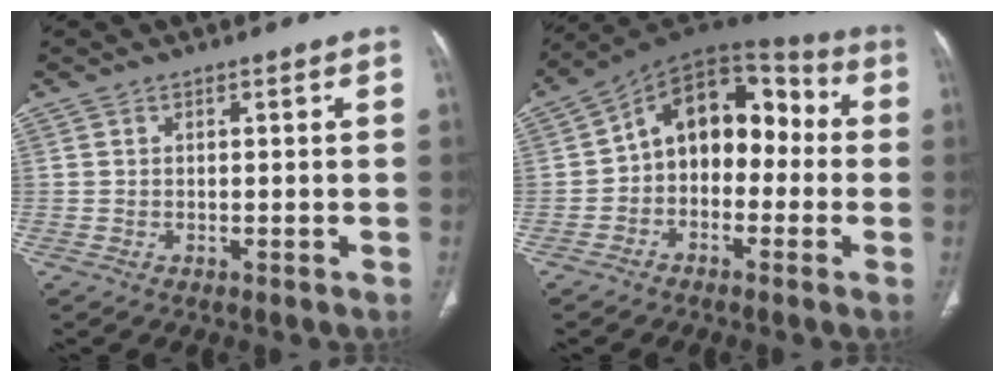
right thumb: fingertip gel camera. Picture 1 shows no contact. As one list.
[{"total": 14.1, "force": [-0.8, 9.7, 10.1], "torque": [-0.107, 0.055, -0.031]}]